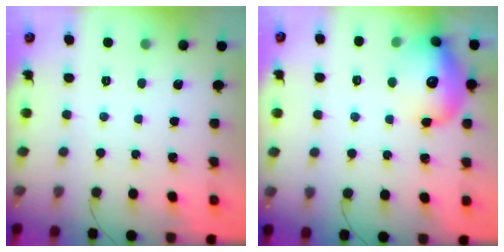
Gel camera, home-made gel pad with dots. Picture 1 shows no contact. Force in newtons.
{"total": 17.7, "press": 17.6, "slide": 2.0}